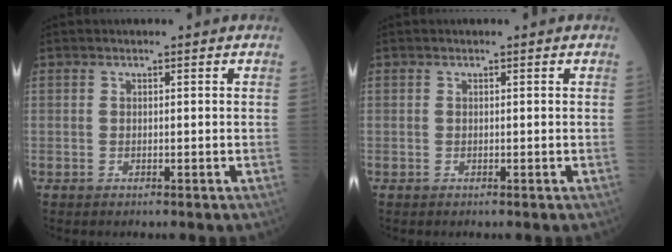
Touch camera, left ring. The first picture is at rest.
{"total": 0.0}